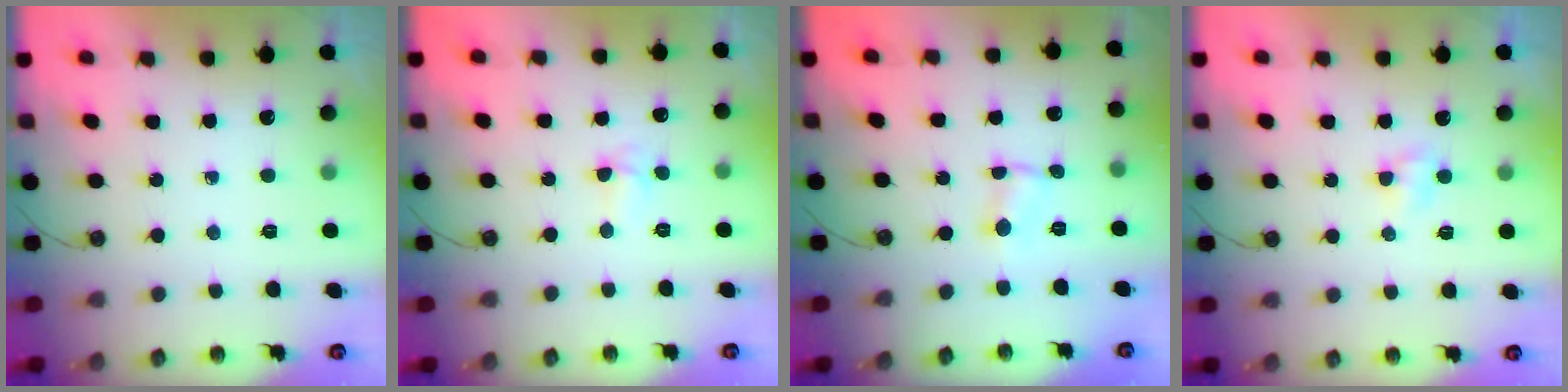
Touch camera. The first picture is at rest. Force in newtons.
{"total": 4.2, "press": 2.8, "slide": 3.1}
{"total": 1.3, "press": 1.3, "slide": 0.2}
{"total": 2.6, "press": 2.6, "slide": 0.3}